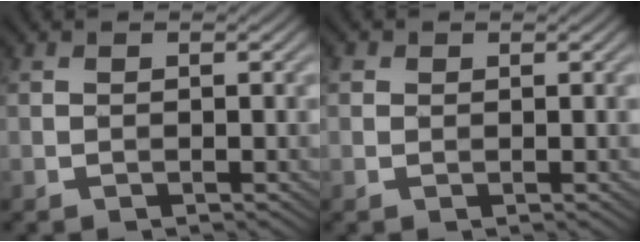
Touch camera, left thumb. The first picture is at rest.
{"total": 1.2, "force": [0.5, 1.0, 0.4], "torque": [-0.008, 0.001, 0.007]}